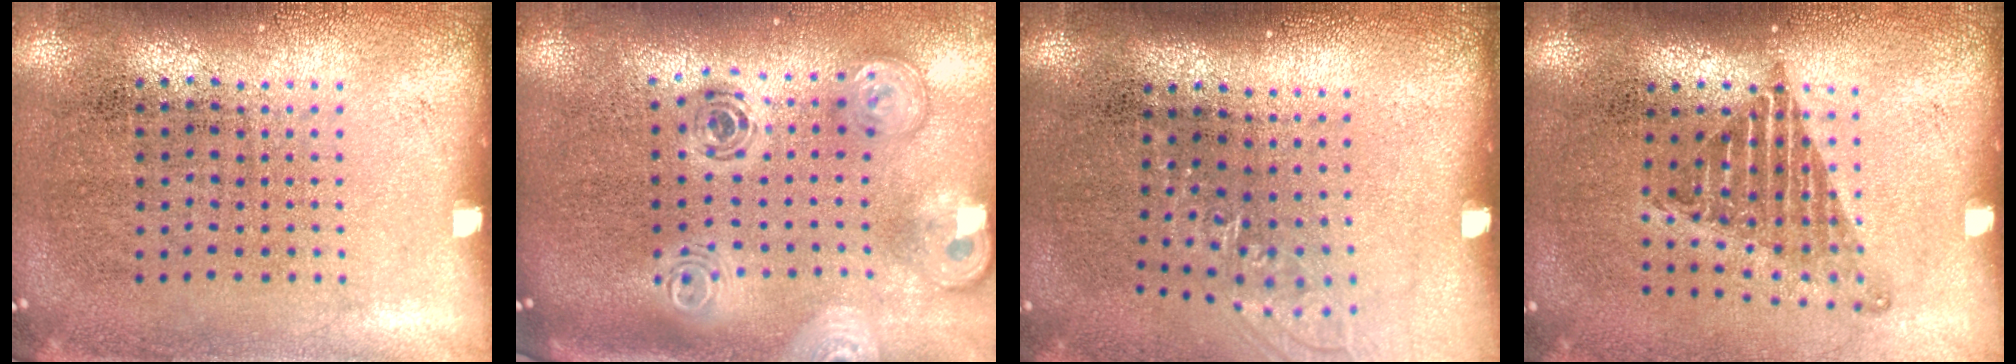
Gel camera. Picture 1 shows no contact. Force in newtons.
{"total": 2.0, "press": 1.7, "slide": 1.1}
{"total": 1.1, "press": 1.0, "slide": 0.6}
{"total": 1.3, "press": 1.1, "slide": 0.8}